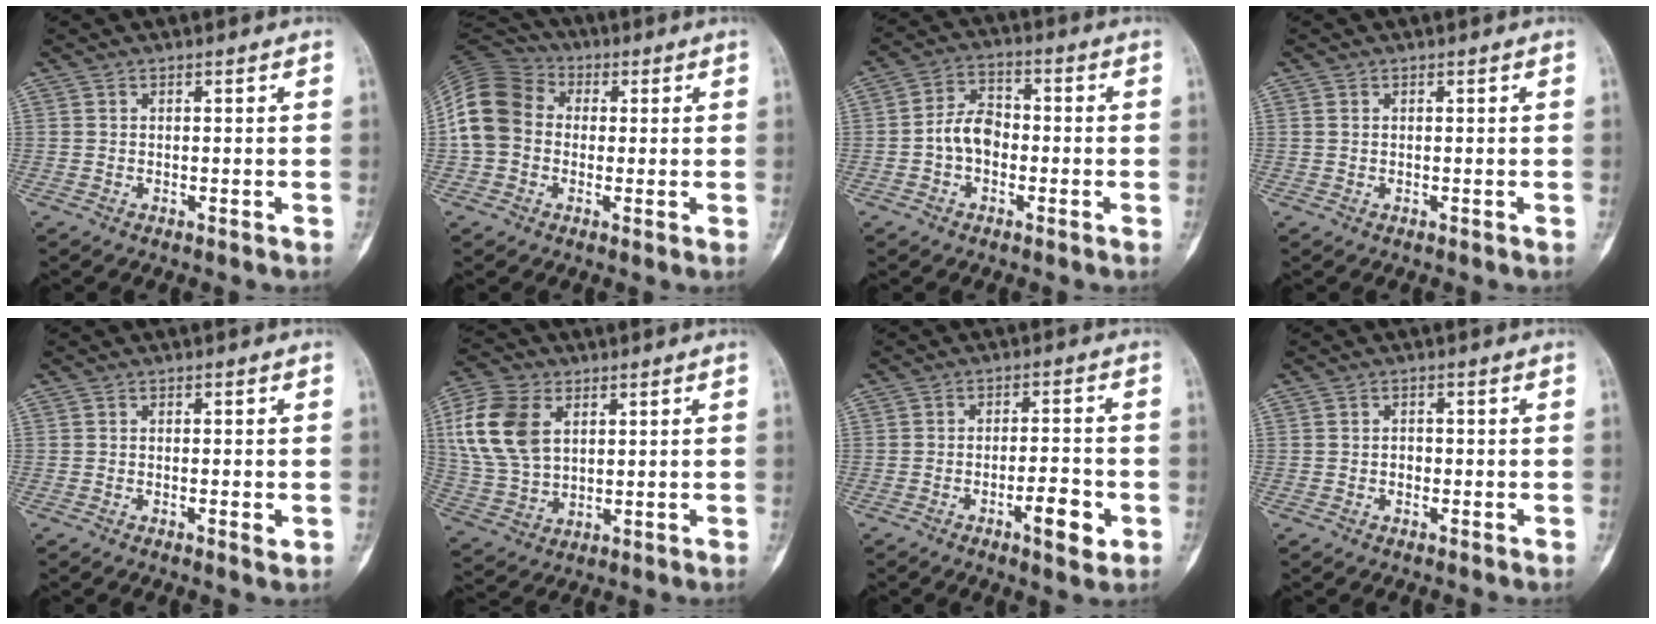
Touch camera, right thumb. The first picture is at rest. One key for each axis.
{"total": 12.1, "fx": 0.2, "fy": 10.1, "fz": 6.7, "tx": -0.123, "ty": 0.032, "tz": -0.010}
{"total": 7.1, "fx": -1.4, "fy": 5.3, "fz": 4.6, "tx": -0.061, "ty": 0.029, "tz": -0.038}
{"total": 0.7, "fx": 0.3, "fy": 0.5, "fz": 0.4, "tx": -0.010, "ty": 0.003, "tz": 0.007}
{"total": 1.8, "fx": -0.4, "fy": 0.5, "fz": 1.7, "tx": -0.030, "ty": -0.005, "tz": -0.007}
{"total": 14.4, "fx": 4.3, "fy": 9.5, "fz": 9.9, "tx": -0.199, "ty": -0.004, "tz": 0.089}
{"total": 7.0, "fx": -2.8, "fy": 2.2, "fz": 6.0, "tx": -0.085, "ty": 0.014, "tz": -0.040}
{"total": 1.3, "fx": -0.2, "fy": 1.1, "fz": 0.7, "tx": -0.006, "ty": 0.005, "tz": -0.005}